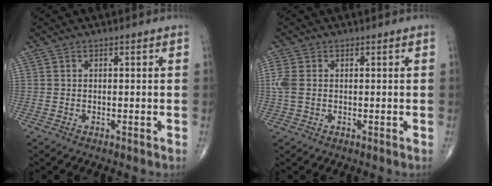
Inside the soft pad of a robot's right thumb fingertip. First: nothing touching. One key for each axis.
{"total": 3.4, "fx": 0.1, "fy": 2.2, "fz": 2.5, "tx": -0.083, "ty": 0.004, "tz": 0.001}